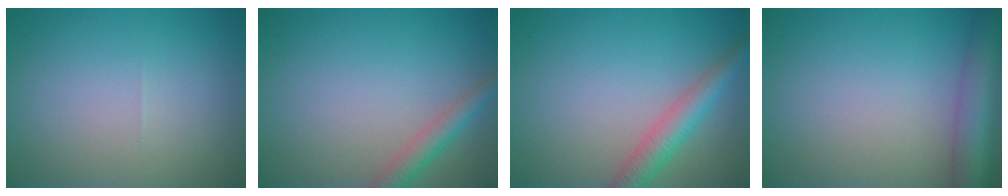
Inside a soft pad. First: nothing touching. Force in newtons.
{"total": 2.7, "press": 2.7, "slide": 0.1}
{"total": 3.7, "press": 3.7, "slide": 0.2}
{"total": 6.1, "press": 6.1, "slide": 0.3}